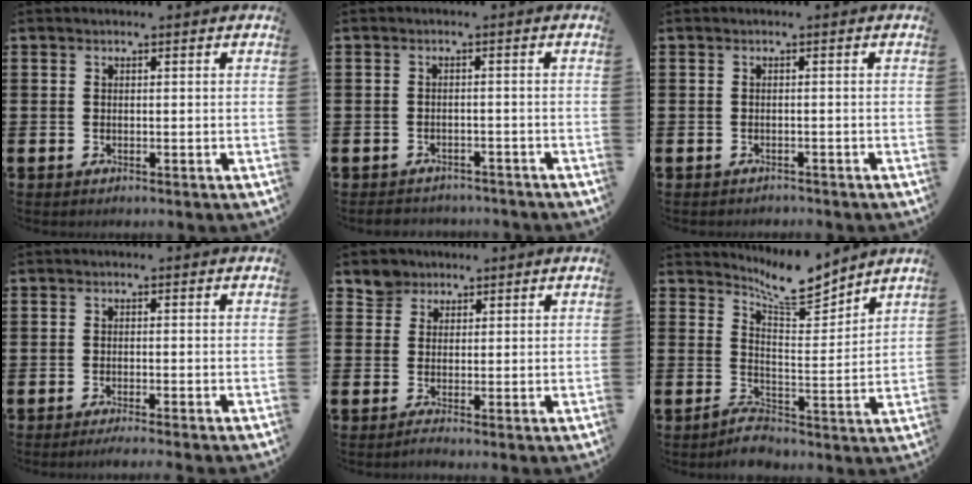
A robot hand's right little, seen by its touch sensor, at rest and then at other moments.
{"total": 1.4, "force": [-1.4, 0.2, -0.2], "torque": [-0.003, 0.003, -0.031]}
{"total": 0.6, "force": [-0.6, 0.1, -0.1], "torque": [-0.001, -0.002, -0.013]}
{"total": 1.0, "force": [-0.8, -0.1, 0.6], "torque": [-0.009, -0.002, -0.015]}
{"total": 2.9, "force": [2.1, 2.0, 0.1], "torque": [0.000, -0.007, 0.034]}
{"total": 6.6, "force": [5.1, 2.6, 3.2], "torque": [-0.061, -0.040, 0.086]}